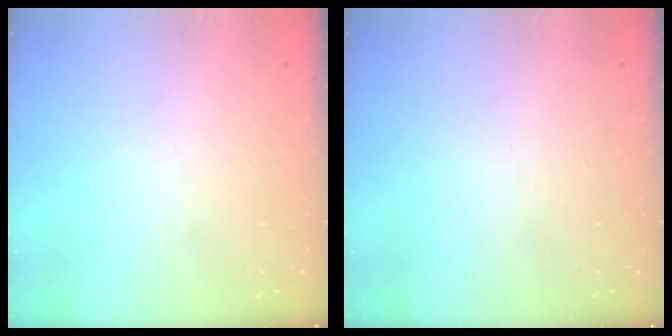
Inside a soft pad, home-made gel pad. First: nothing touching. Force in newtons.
{"total": 0.0}